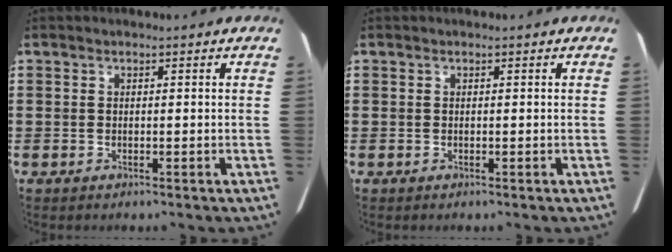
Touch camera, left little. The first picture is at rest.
{"total": 0.0}